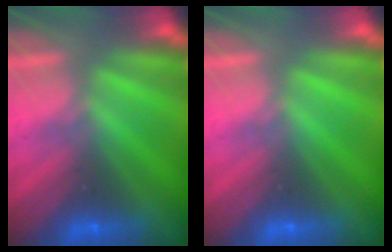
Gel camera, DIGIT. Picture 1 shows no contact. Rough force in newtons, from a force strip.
{"total": 0.0}